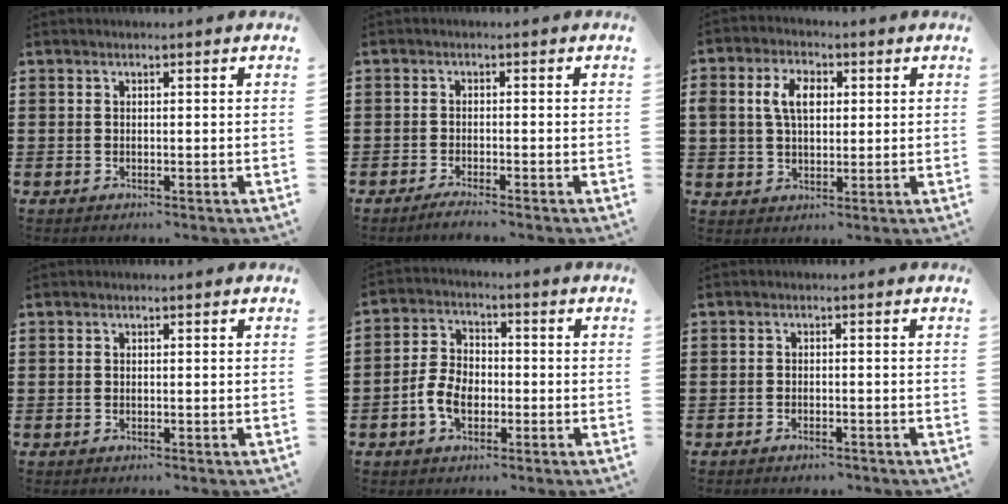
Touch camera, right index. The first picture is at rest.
{"total": 1.7, "force": [-1.5, -0.3, 0.5], "torque": [-0.009, -0.003, -0.028]}
{"total": 5.8, "force": [1.4, 3.9, 4.0], "torque": [-0.099, 0.014, 0.018]}
{"total": 0.0}
{"total": 5.8, "force": [-2.0, 3.8, 3.9], "torque": [-0.098, 0.003, -0.044]}
{"total": 1.1, "force": [-1.1, 0.1, 0.3], "torque": [-0.011, -0.004, -0.020]}